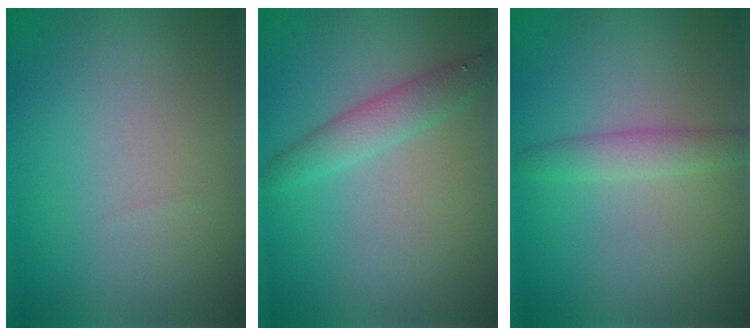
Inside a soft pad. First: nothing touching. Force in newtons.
{"total": 2.4, "press": 2.4, "slide": 0.1}
{"total": 2.1, "press": 2.1, "slide": 0.1}